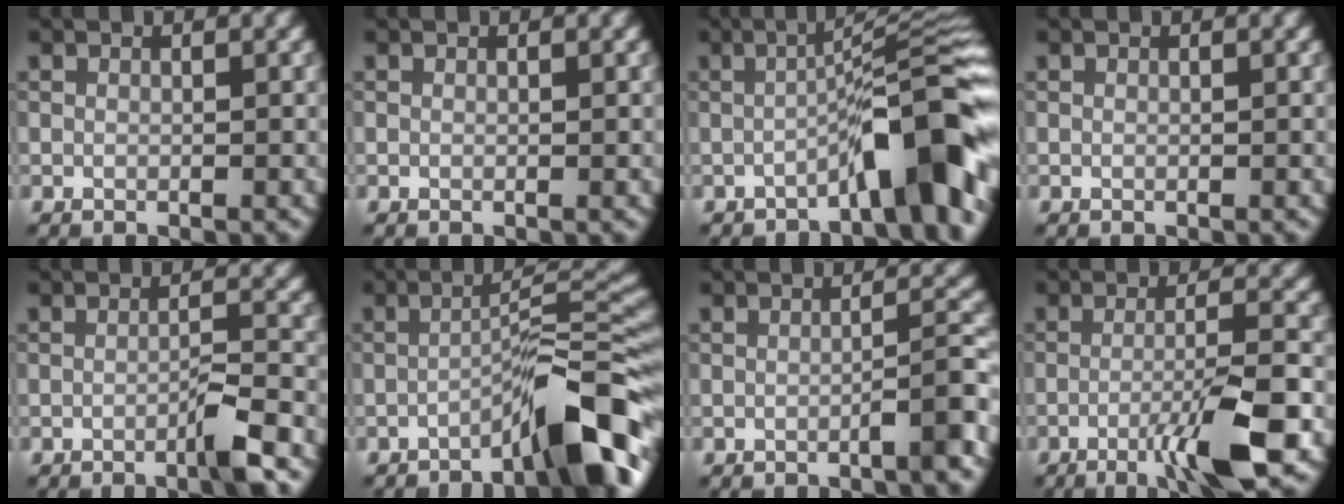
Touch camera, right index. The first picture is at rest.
{"total": 0.0}
{"total": 7.9, "force": [-3.5, 1.1, 7.0], "torque": [-0.093, 0.027, -0.062]}
{"total": 0.0}
{"total": 2.8, "force": [-1.4, 0.2, 2.4], "torque": [-0.035, 0.009, -0.031]}
{"total": 8.4, "force": [-5.0, 1.3, 6.6], "torque": [-0.087, 0.024, -0.083]}
{"total": 2.9, "force": [-1.4, 0.2, 2.6], "torque": [-0.036, 0.019, -0.029]}
{"total": 6.4, "force": [-2.8, 0.6, 5.8], "torque": [-0.092, 0.008, -0.054]}